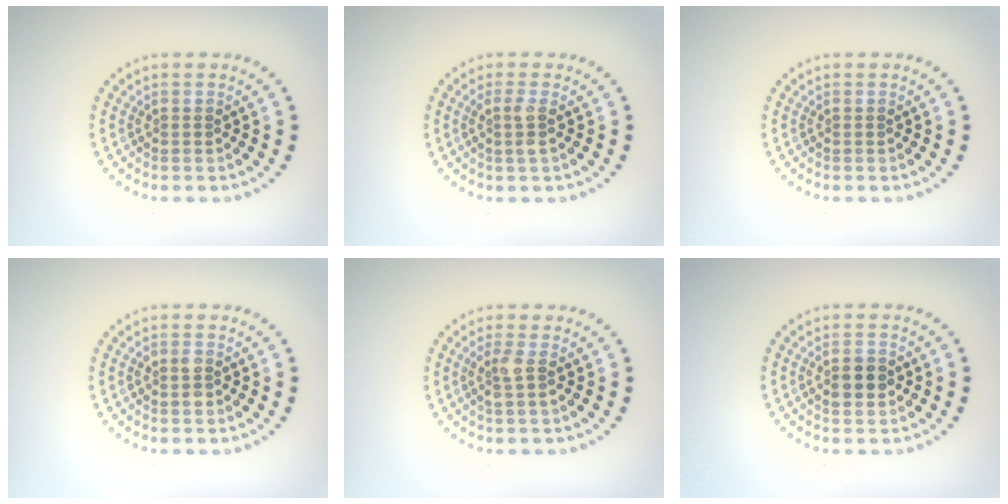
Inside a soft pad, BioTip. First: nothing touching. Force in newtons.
{"total": 1.5, "press": 1.2, "slide": 0.9}
{"total": 0.0}
{"total": 1.4, "press": 1.4, "slide": 0.2}
{"total": 1.7, "press": 1.4, "slide": 0.8}
{"total": 2.8, "press": 2.8, "slide": 0.2}